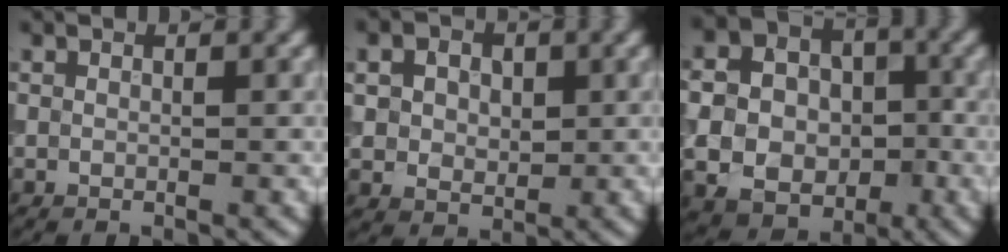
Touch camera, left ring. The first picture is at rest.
{"total": 6.0, "force": [1.8, 4.7, 3.3], "torque": [-0.075, 0.018, 0.016]}
{"total": 9.1, "force": [-1.7, 7.7, 4.4], "torque": [-0.068, -0.009, -0.049]}